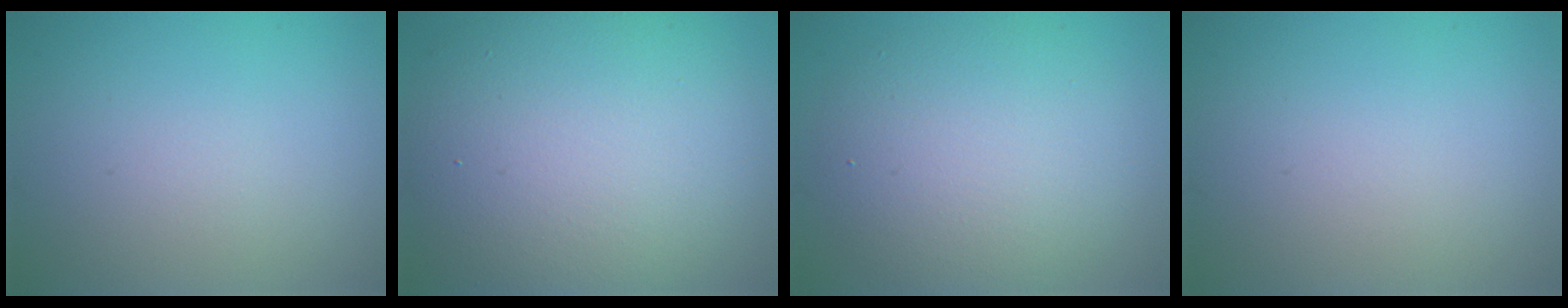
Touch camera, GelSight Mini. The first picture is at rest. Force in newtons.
{"total": 11.6, "press": 11.6, "slide": 0.7}
{"total": 6.4, "press": 6.4, "slide": 0.5}
{"total": 0.0}